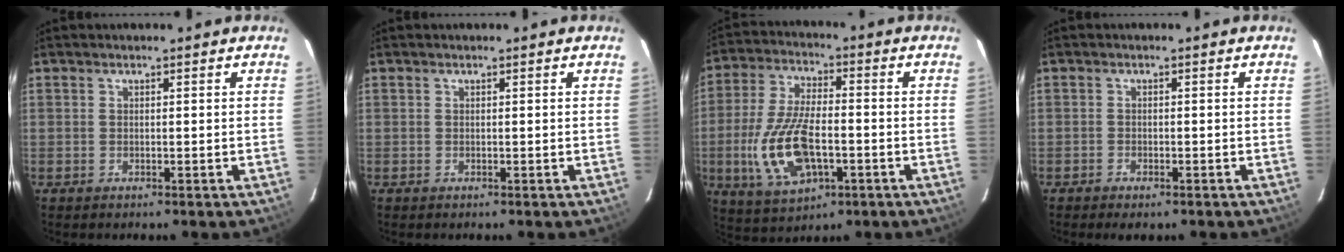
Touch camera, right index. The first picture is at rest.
{"total": 0.0}
{"total": 14.9, "force": [-3.7, 6.9, 12.7], "torque": [-0.273, -0.006, -0.060]}
{"total": 2.4, "force": [-1.8, 1.1, 1.2], "torque": [-0.031, -0.005, -0.032]}